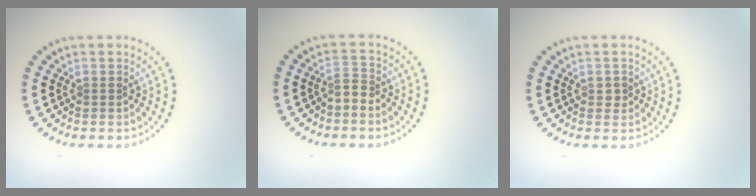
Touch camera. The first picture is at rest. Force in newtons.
{"total": 1.6, "press": 1.2, "slide": 1.1}
{"total": 1.0, "press": 1.0, "slide": 0.1}